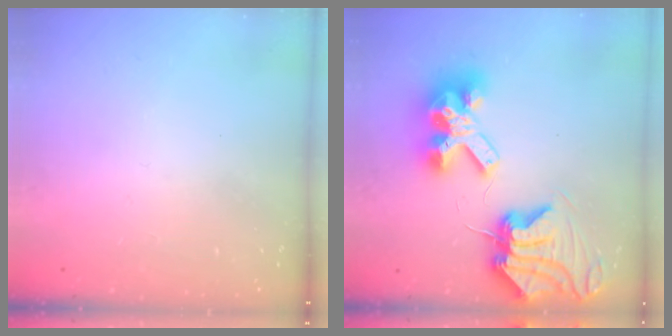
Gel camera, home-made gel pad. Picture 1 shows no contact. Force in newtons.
{"total": 14.5, "press": 14.4, "slide": 1.7}